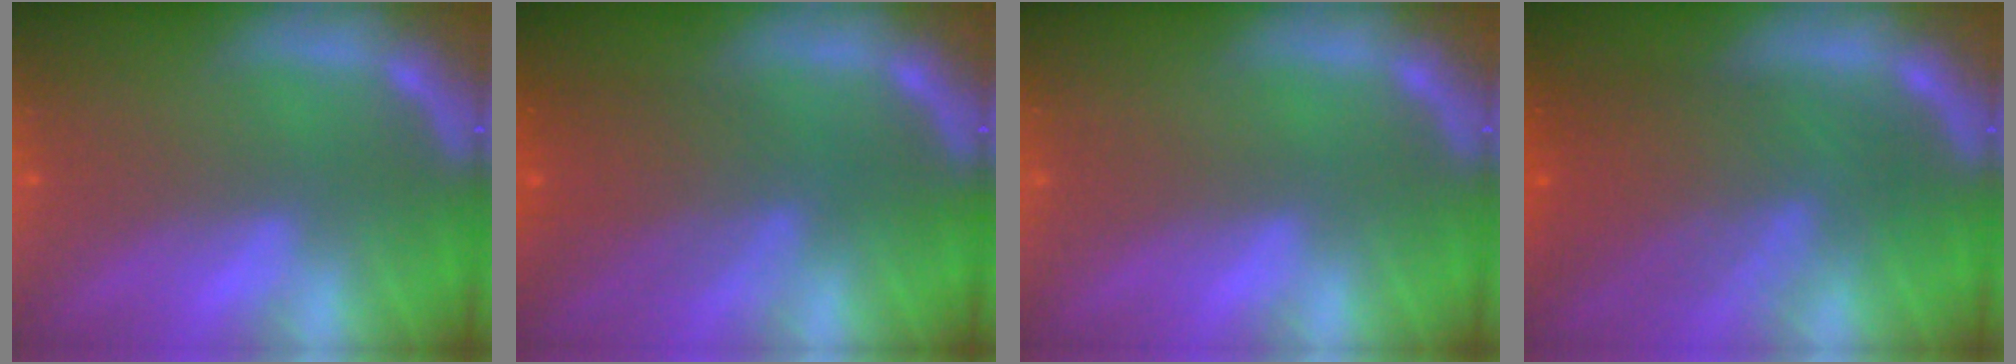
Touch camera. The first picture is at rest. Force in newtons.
{"total": 6.0}
{"total": 0.0}
{"total": 8.6}